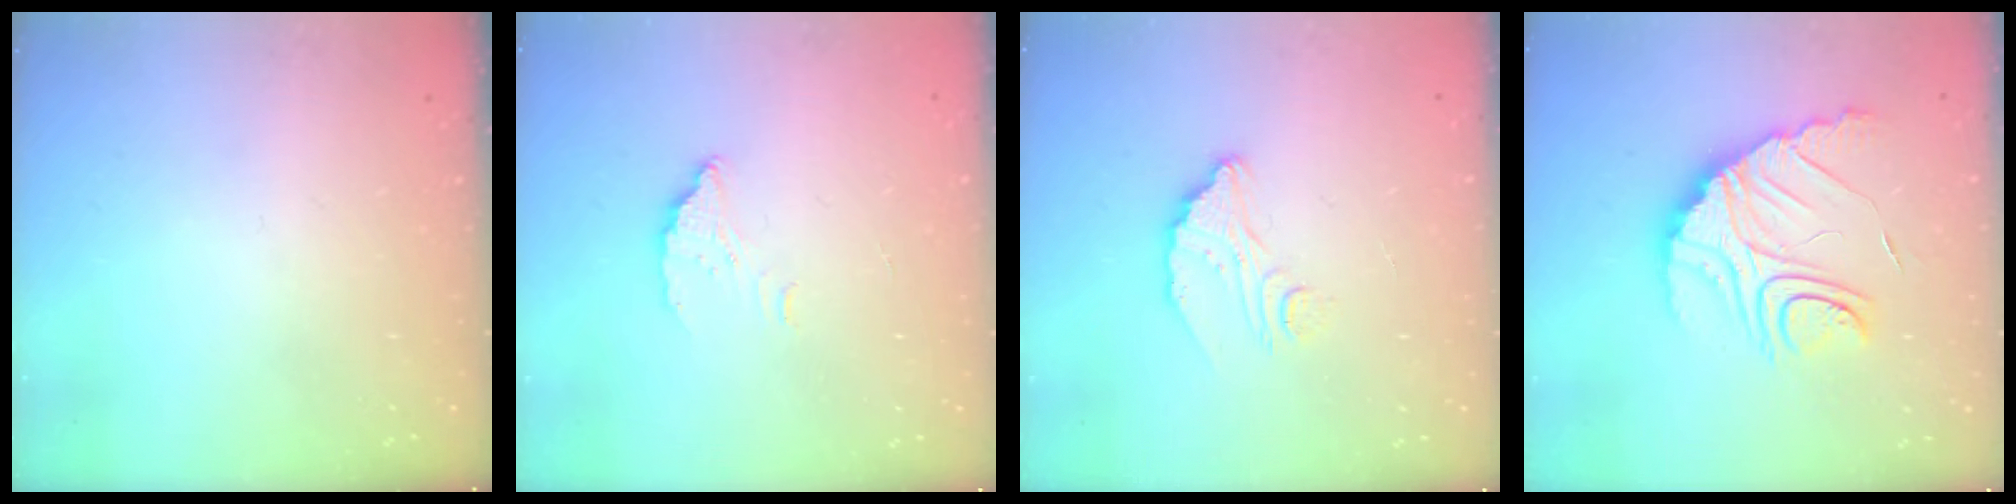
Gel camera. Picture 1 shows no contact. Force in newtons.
{"total": 3.6, "press": 3.6, "slide": 0.3}
{"total": 7.8, "press": 7.8, "slide": 0.6}
{"total": 14.0, "press": 14.0, "slide": 1.2}